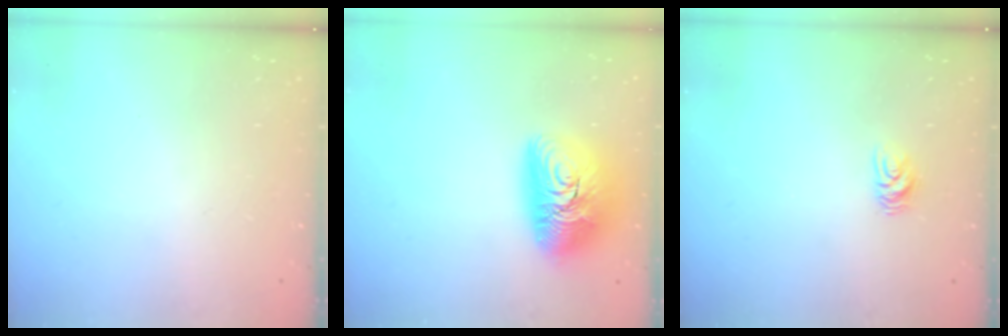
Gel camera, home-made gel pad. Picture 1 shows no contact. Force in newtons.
{"total": 14.9, "press": 14.9, "slide": 1.2}
{"total": 4.8, "press": 4.8, "slide": 0.4}